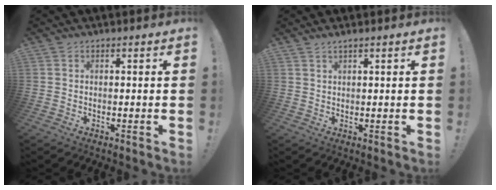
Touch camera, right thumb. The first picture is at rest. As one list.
[{"total": 1.3, "force": [1.0, -0.1, 0.8], "torque": [-0.017, -0.001, 0.018]}]